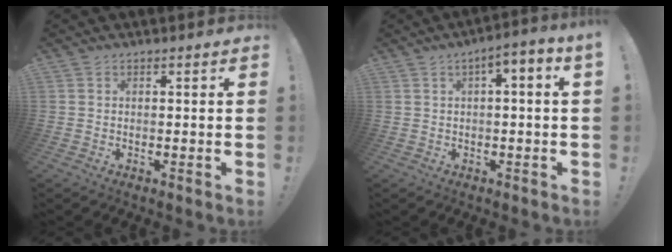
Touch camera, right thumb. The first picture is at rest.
{"total": 4.1, "force": [-0.1, 0.4, 4.1], "torque": [-0.059, -0.003, -0.005]}